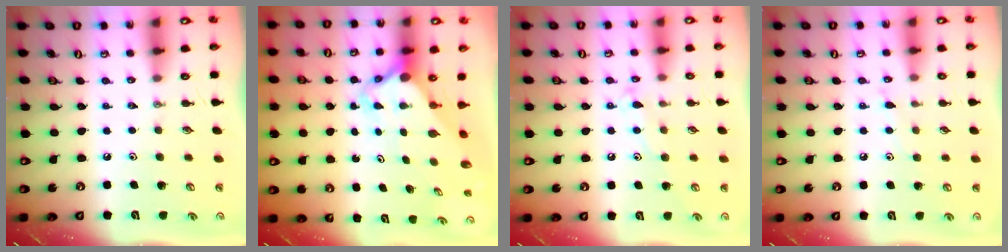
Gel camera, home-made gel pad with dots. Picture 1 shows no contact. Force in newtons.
{"total": 3.6, "press": 3.6, "slide": 0.3}
{"total": 9.0, "press": 9.0, "slide": 0.7}
{"total": 6.7, "press": 6.7, "slide": 0.8}